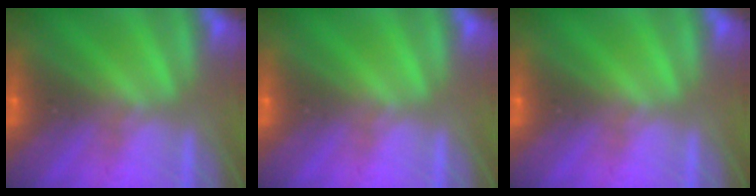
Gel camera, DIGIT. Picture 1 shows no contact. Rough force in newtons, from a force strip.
{"total": 0.0}
{"total": 0.0}